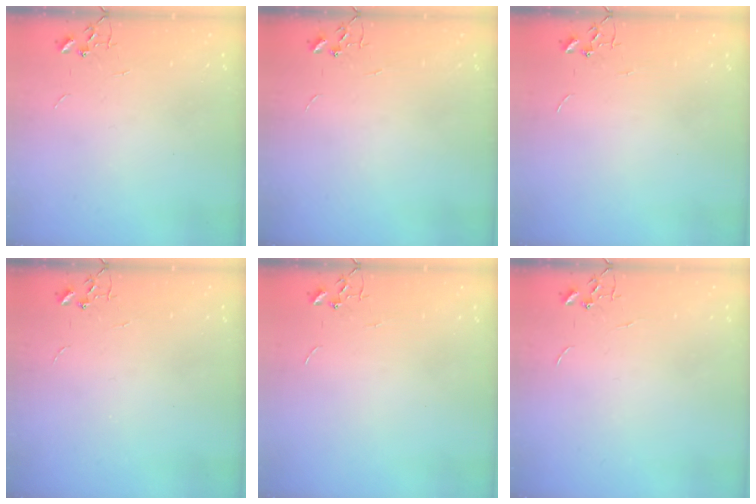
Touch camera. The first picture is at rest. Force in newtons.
{"total": 0.0}
{"total": 0.0}
{"total": 0.0}
{"total": 0.0}
{"total": 0.0}